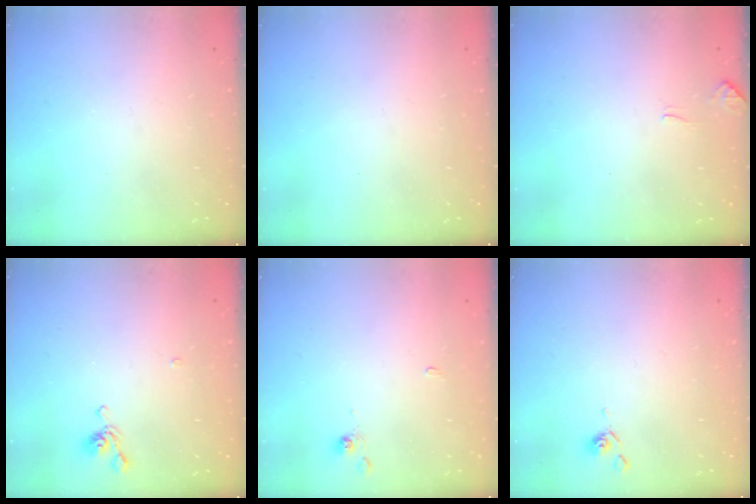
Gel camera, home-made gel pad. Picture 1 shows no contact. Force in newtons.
{"total": 0.0}
{"total": 3.3, "press": 3.2, "slide": 0.4}
{"total": 3.1, "press": 3.1, "slide": 0.3}
{"total": 0.0}
{"total": 2.3, "press": 2.3, "slide": 0.2}